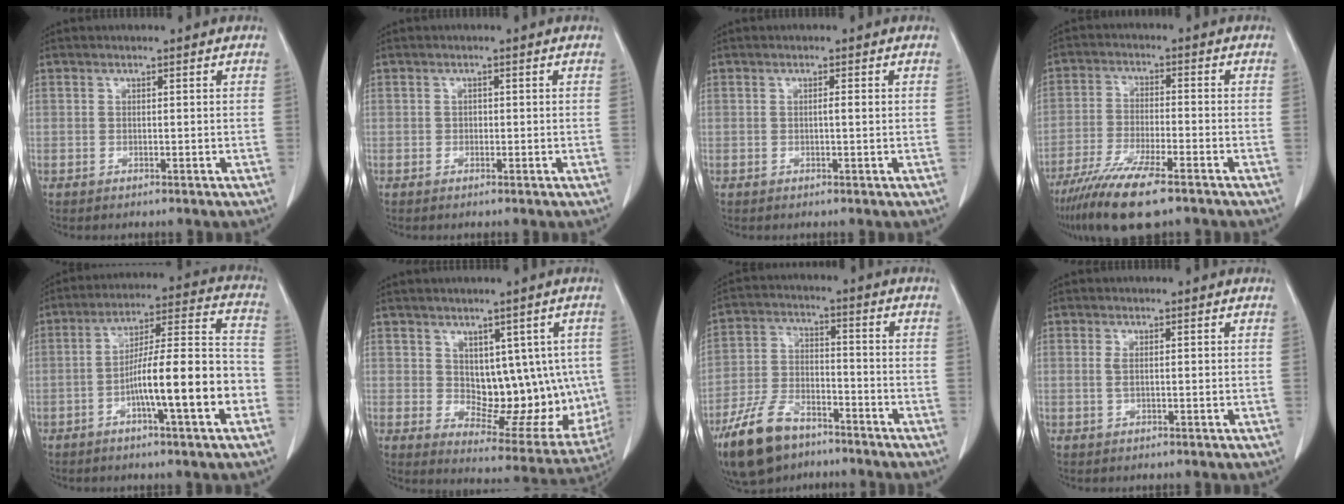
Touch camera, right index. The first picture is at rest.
{"total": 0.5, "force": [-0.1, 0.5, 0.2], "torque": [0.002, 0.003, -0.003]}
{"total": 0.9, "force": [0.1, -0.1, 0.9], "torque": [-0.016, 0.001, 0.001]}
{"total": 12.1, "force": [-8.6, 1.7, 8.2], "torque": [-0.149, -0.030, -0.147]}
{"total": 14.8, "force": [-4.9, 1.1, 13.9], "torque": [-0.219, 0.017, -0.078]}
{"total": 12.9, "force": [1.3, 7.0, 10.7], "torque": [-0.116, 0.005, 0.040]}
{"total": 11.7, "force": [-8.3, 5.5, 6.2], "torque": [-0.136, -0.010, -0.153]}
{"total": 1.6, "force": [0.2, 0.4, 1.5], "torque": [-0.031, 0.005, 0.006]}